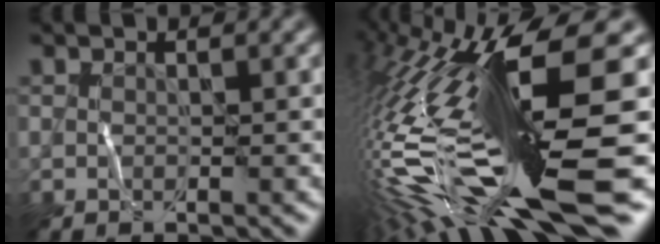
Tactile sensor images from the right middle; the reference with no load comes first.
{"total": 18.1, "force": [-2.4, 3.3, 17.6], "torque": [-0.322, -0.020, -0.023]}